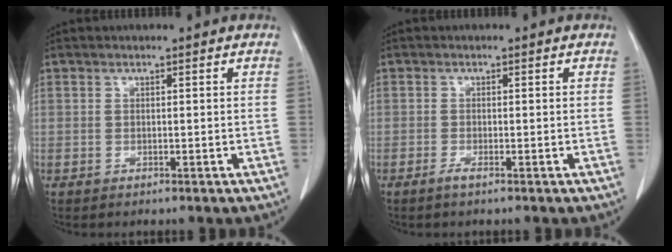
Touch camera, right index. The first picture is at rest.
{"total": 1.1, "force": [-0.8, -0.1, 0.8], "torque": [-0.015, -0.002, -0.015]}